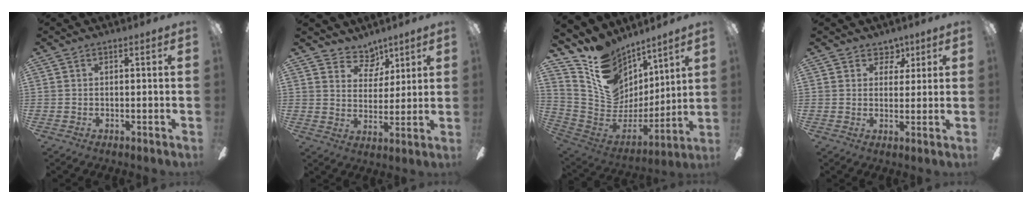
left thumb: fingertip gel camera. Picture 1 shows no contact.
{"total": 7.4, "force": [5.8, 4.5, 1.2], "torque": [-0.019, -0.038, 0.108]}
{"total": 14.9, "force": [10.2, 10.2, 3.7], "torque": [-0.088, -0.082, 0.197]}
{"total": 4.8, "force": [3.0, 3.6, 1.1], "torque": [-0.003, -0.015, 0.050]}